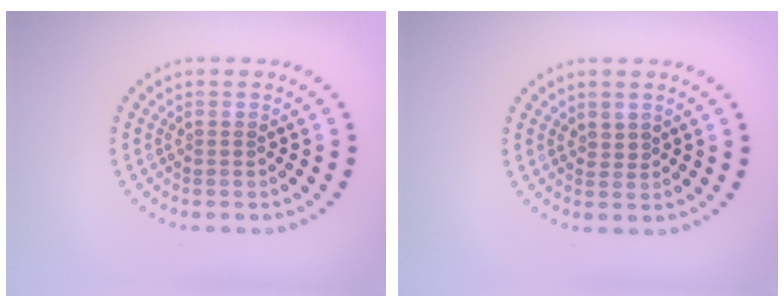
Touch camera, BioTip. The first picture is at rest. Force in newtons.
{"total": 0.6, "press": 0.3, "slide": 0.5}